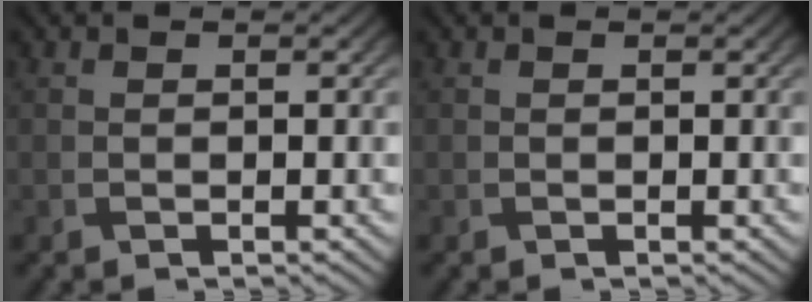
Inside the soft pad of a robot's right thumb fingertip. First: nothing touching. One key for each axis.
{"total": 0.0}